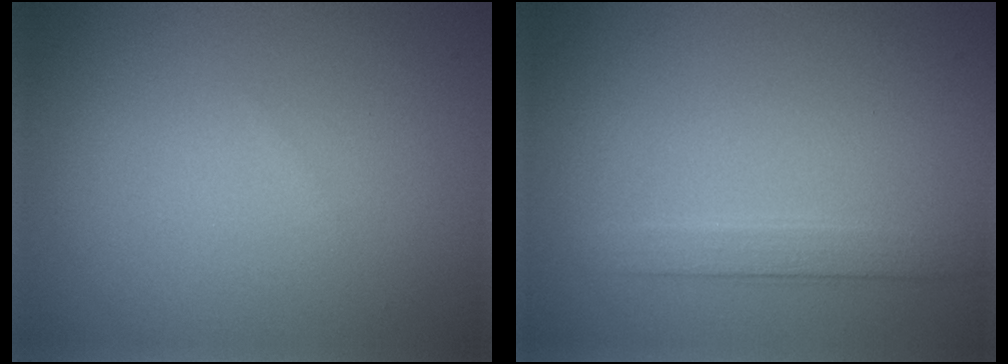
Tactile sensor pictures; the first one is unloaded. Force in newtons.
{"total": 2.1, "press": 2.1, "slide": 0.2}